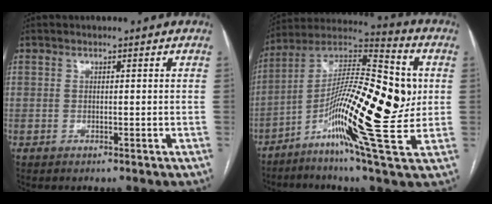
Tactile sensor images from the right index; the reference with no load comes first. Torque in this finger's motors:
{"motor_torque": [2.14, 0.00, 1.05, 0.21]}